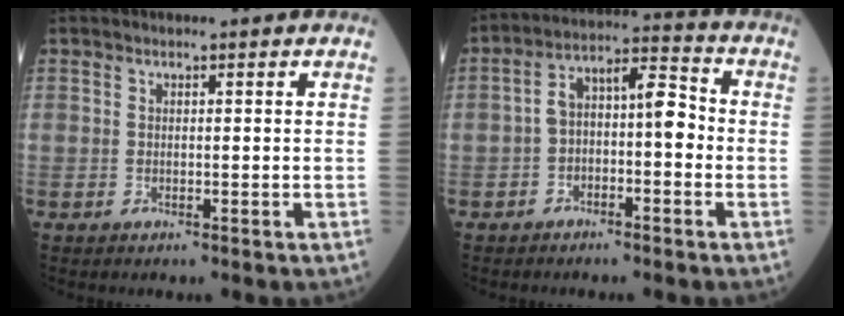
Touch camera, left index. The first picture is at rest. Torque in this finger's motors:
{"motor_torque": [0.15, 0.01, 0.21, 0.08]}